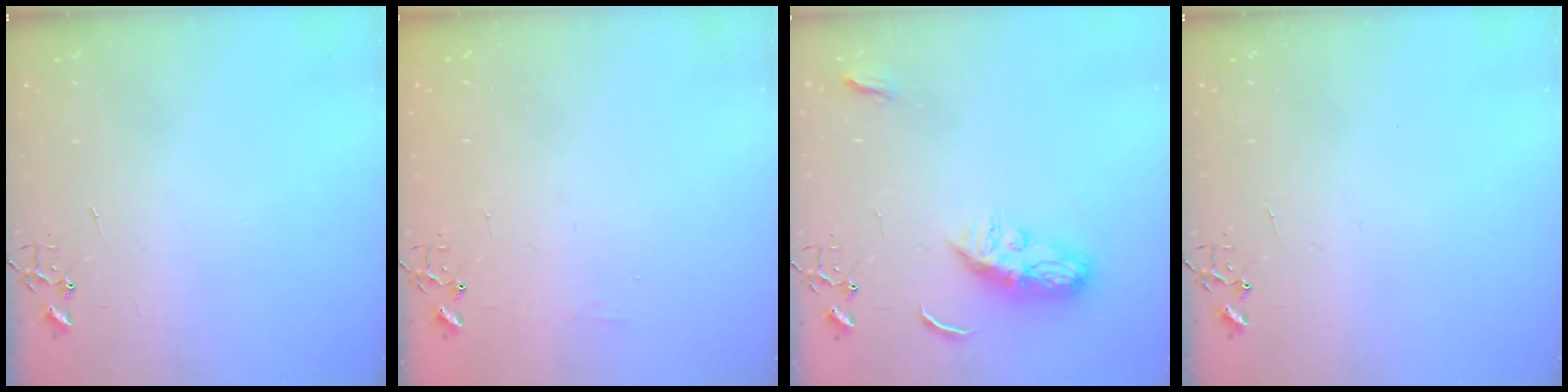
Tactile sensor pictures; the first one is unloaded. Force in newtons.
{"total": 4.6, "press": 4.6, "slide": 0.7}
{"total": 8.7, "press": 8.7, "slide": 0.4}
{"total": 0.0}